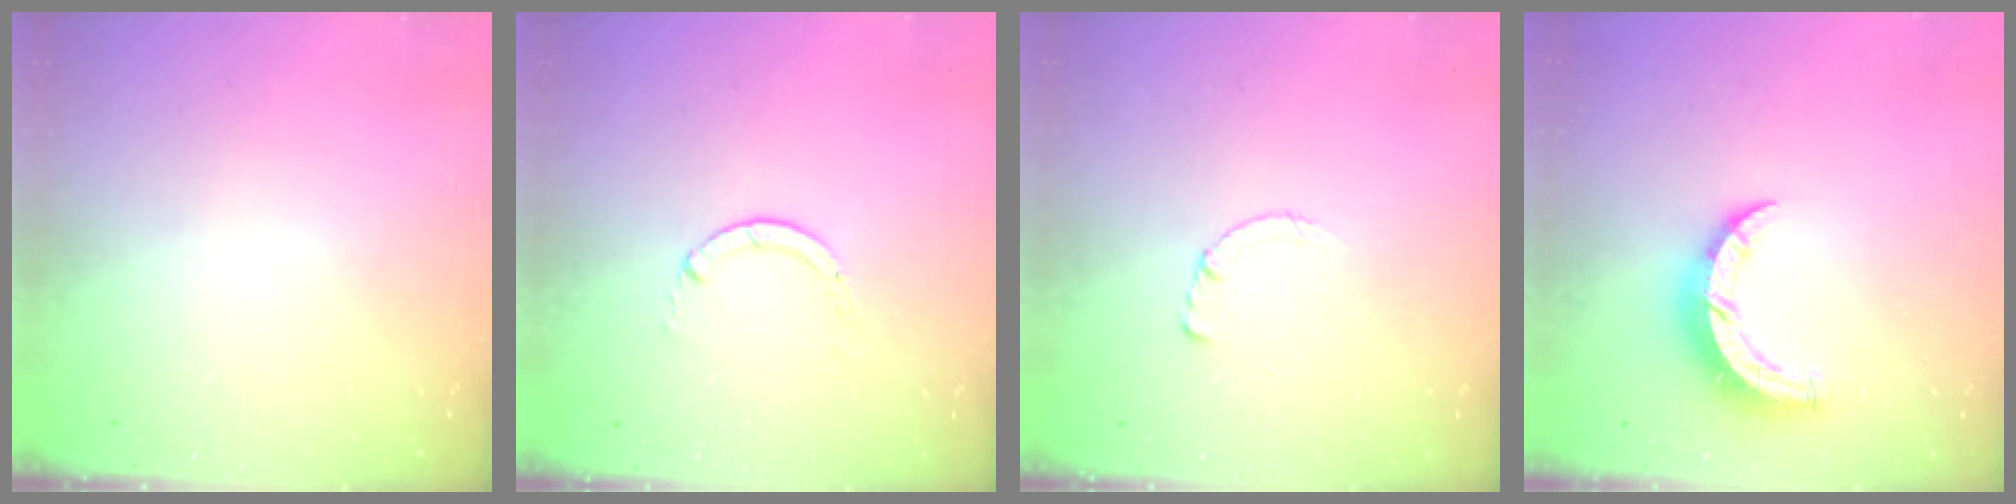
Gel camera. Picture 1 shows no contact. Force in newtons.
{"total": 0.0}
{"total": 0.7, "press": 0.6, "slide": 0.1}
{"total": 7.0, "press": 7.0, "slide": 0.4}